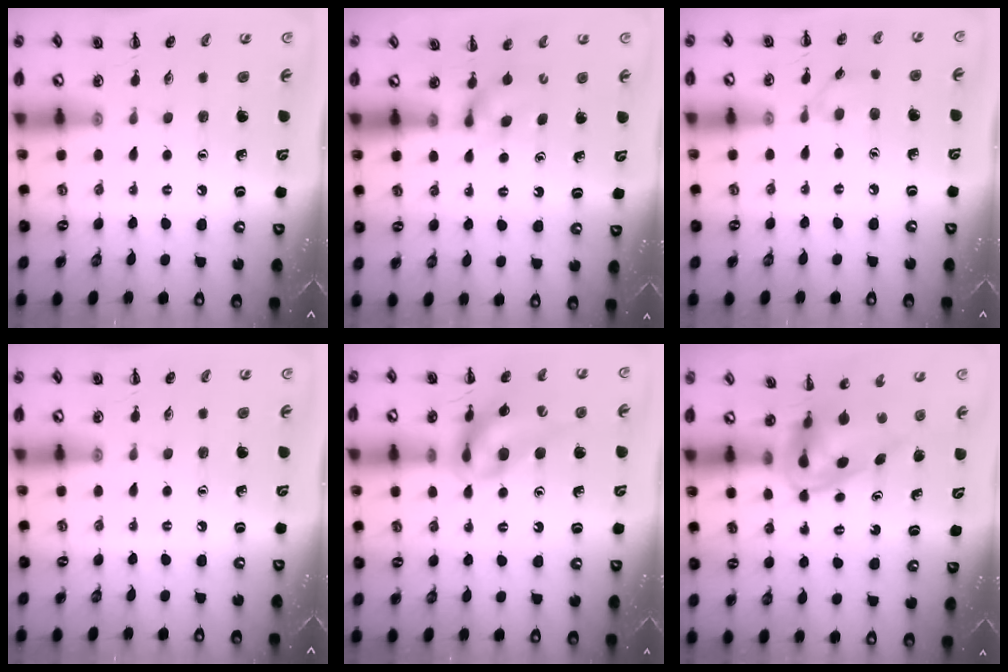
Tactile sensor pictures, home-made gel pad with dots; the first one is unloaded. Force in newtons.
{"total": 4.7, "press": 4.5, "slide": 1.2}
{"total": 5.4, "press": 5.0, "slide": 2.0}
{"total": 0.0}
{"total": 11.5, "press": 11.0, "slide": 3.6}
{"total": 4.0, "press": 3.9, "slide": 0.7}